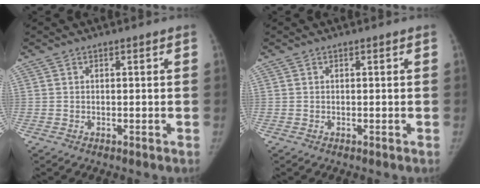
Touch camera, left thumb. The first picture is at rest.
{"total": 0.0}